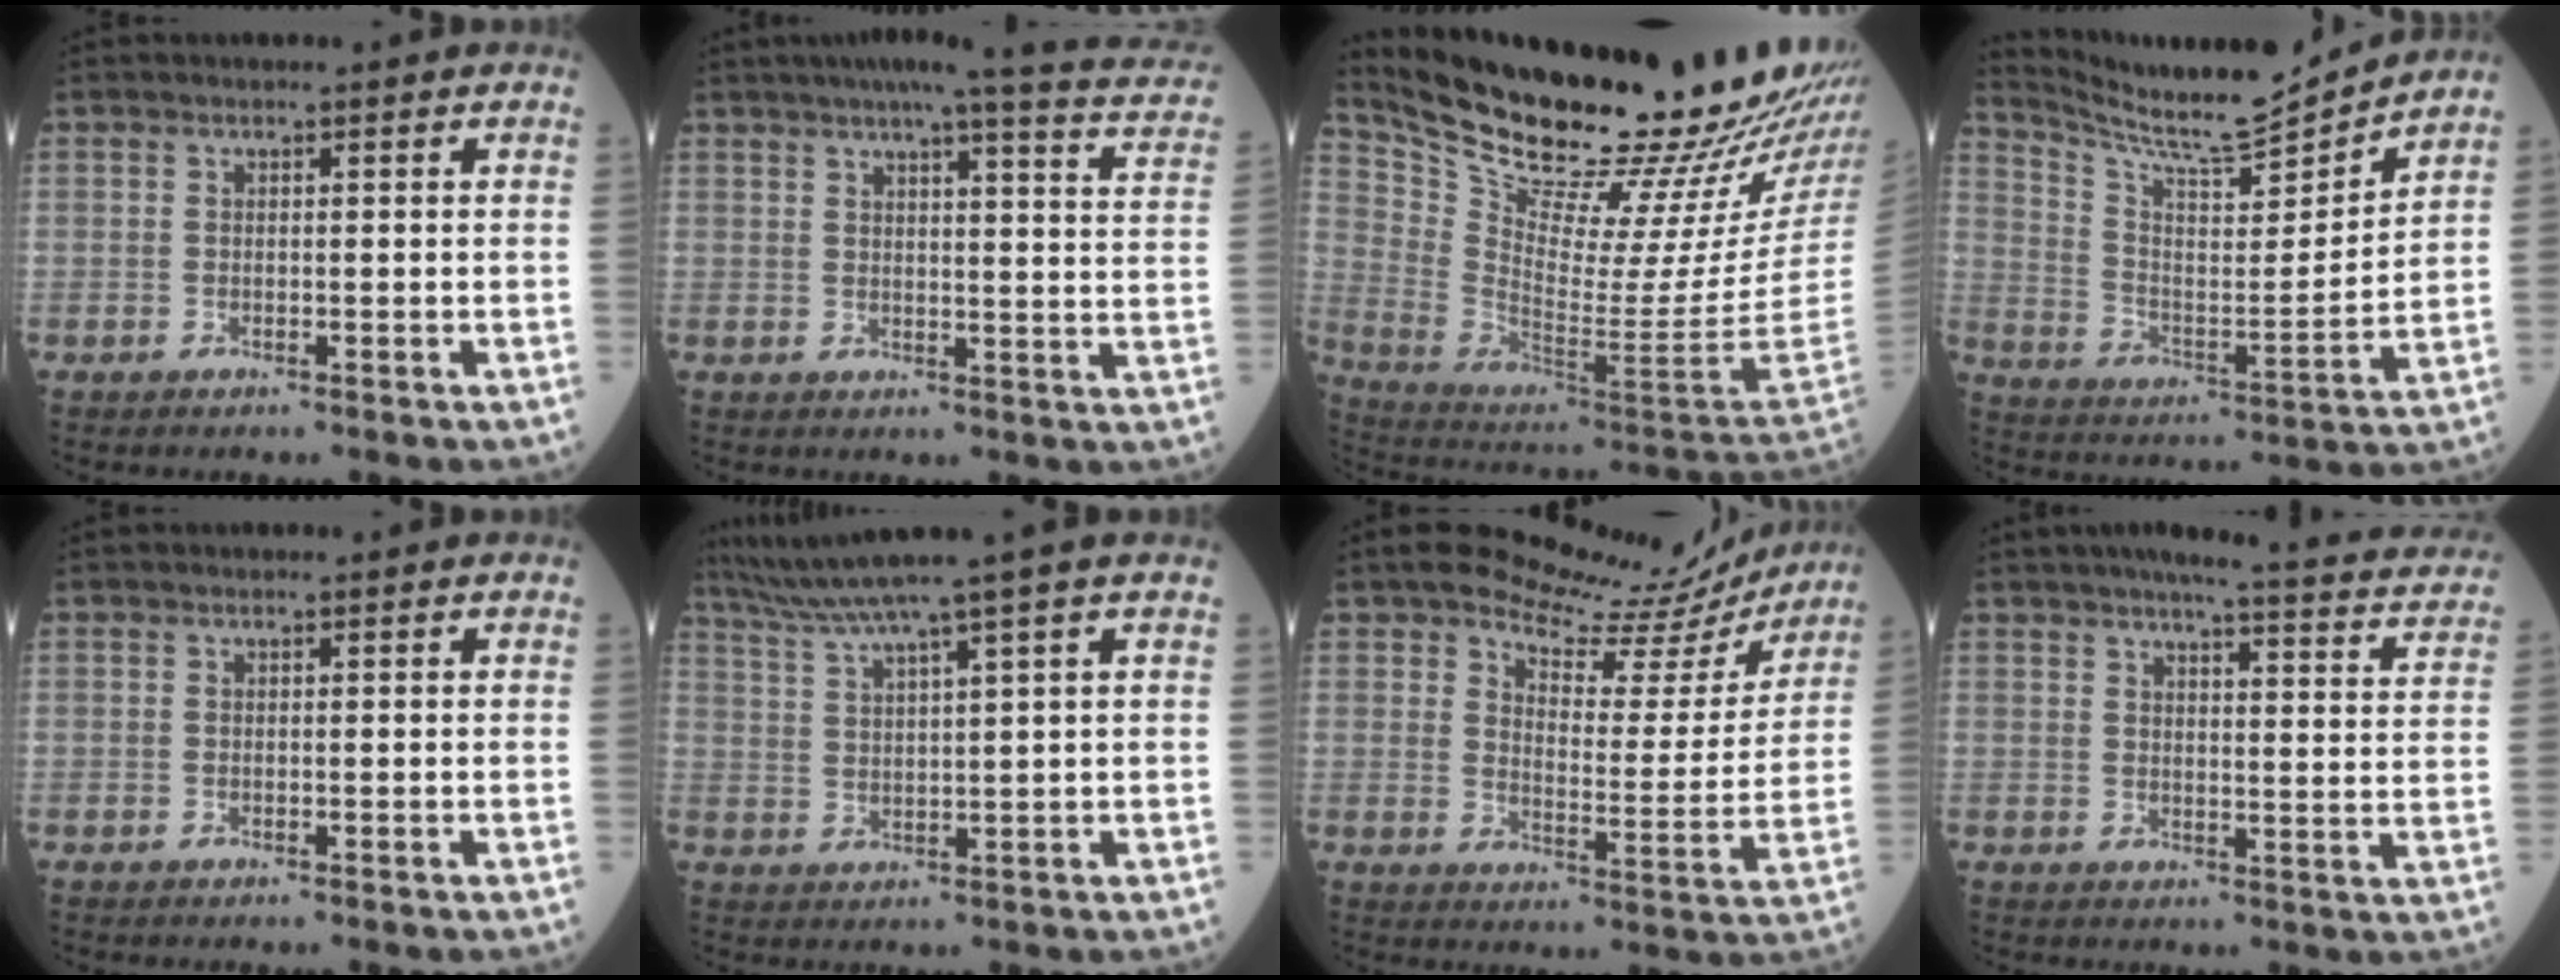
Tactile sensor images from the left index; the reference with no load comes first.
{"total": 20.1, "force": [17.3, 1.3, 10.2], "torque": [-0.124, -0.024, 0.188]}
{"total": 30.6, "force": [26.9, 1.0, 14.5], "torque": [-0.248, -0.119, 0.387]}
{"total": 15.6, "force": [14.9, 0.1, 4.6], "torque": [-0.094, -0.019, 0.245]}
{"total": 0.0}
{"total": 7.8, "force": [6.1, -2.4, 4.3], "torque": [-0.076, 0.015, 0.112]}
{"total": 16.7, "force": [15.6, 4.0, 4.4], "torque": [-0.052, -0.034, 0.193]}
{"total": 21.8, "force": [19.6, 2.1, 9.4], "torque": [-0.112, -0.039, 0.219]}